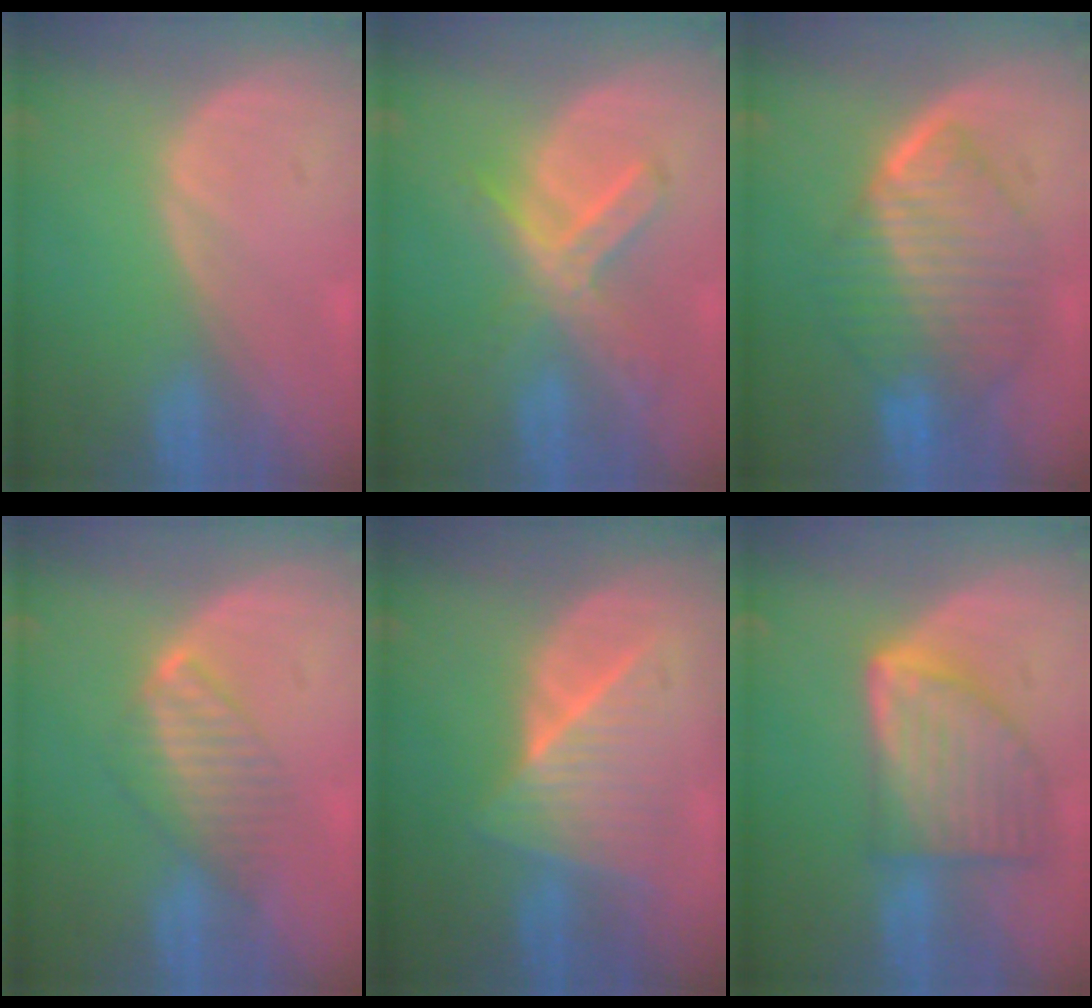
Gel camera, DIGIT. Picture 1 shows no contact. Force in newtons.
{"total": 7.4, "press": 6.4, "slide": 3.8}
{"total": 9.5, "press": 9.5, "slide": 0.7}
{"total": 4.9, "press": 4.8, "slide": 0.8}
{"total": 7.0, "press": 7.0, "slide": 0.2}
{"total": 9.2, "press": 9.1, "slide": 0.5}